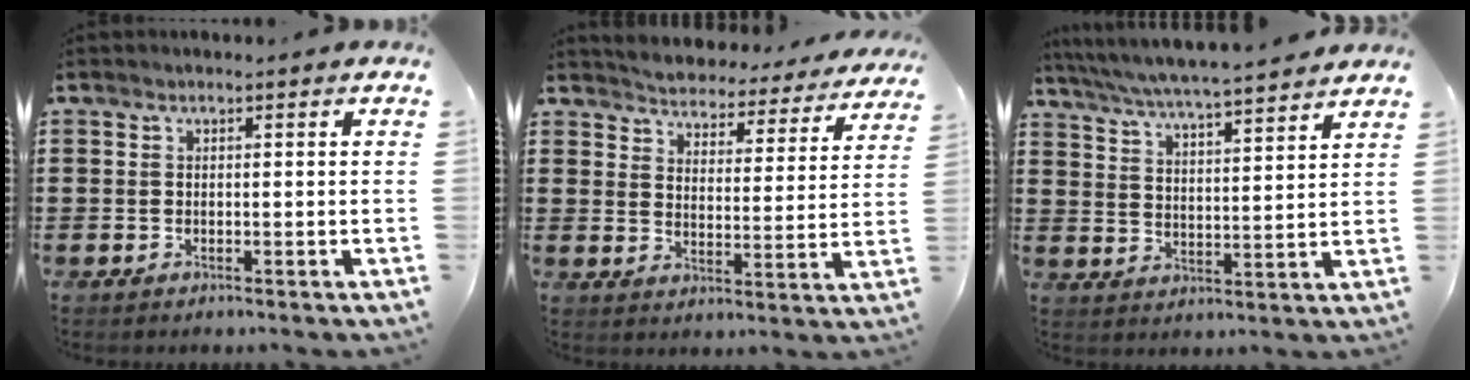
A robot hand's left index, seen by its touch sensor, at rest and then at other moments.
{"total": 4.0, "force": [4.0, -0.1, -0.3], "torque": [-0.021, -0.038, 0.064]}
{"total": 5.0, "force": [4.7, -0.4, 1.6], "torque": [-0.052, -0.033, 0.077]}